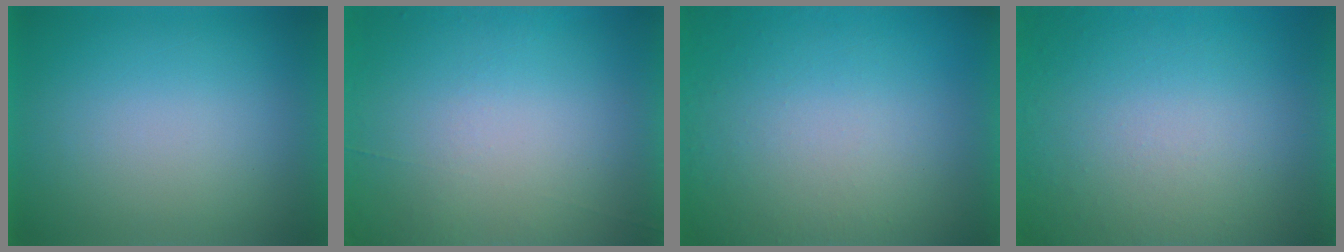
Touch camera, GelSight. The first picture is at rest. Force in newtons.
{"total": 4.5}
{"total": 4.9}
{"total": 8.7}